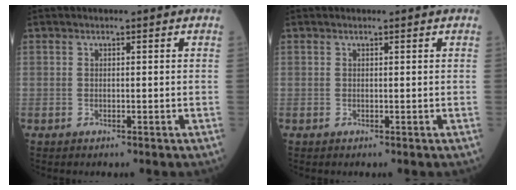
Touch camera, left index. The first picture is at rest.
{"total": 0.6, "force": [0.5, -0.1, 0.1], "torque": [-0.007, 0.006, 0.010]}